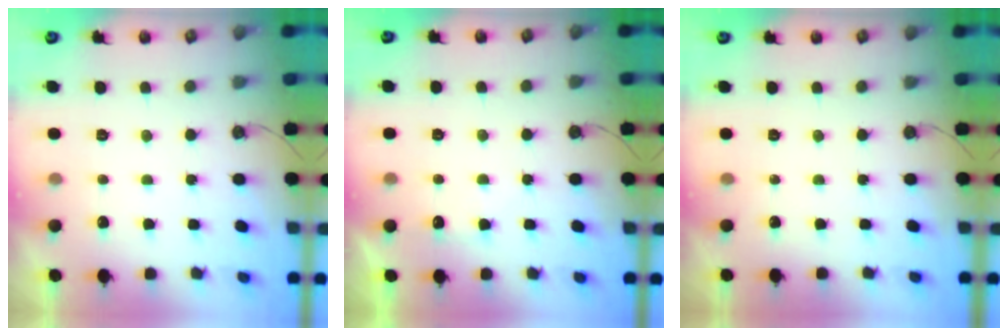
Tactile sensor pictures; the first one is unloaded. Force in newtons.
{"total": 6.3, "press": 6.3, "slide": 0.7}
{"total": 0.0}